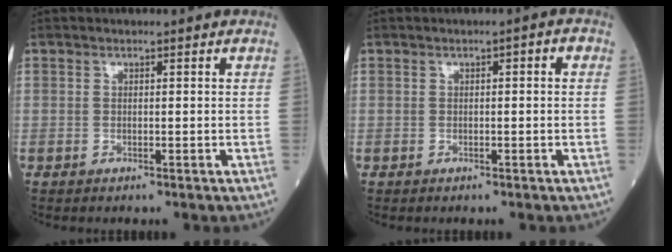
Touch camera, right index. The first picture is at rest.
{"total": 1.3, "force": [0.2, 0.4, 1.2], "torque": [-0.016, 0.006, 0.002]}